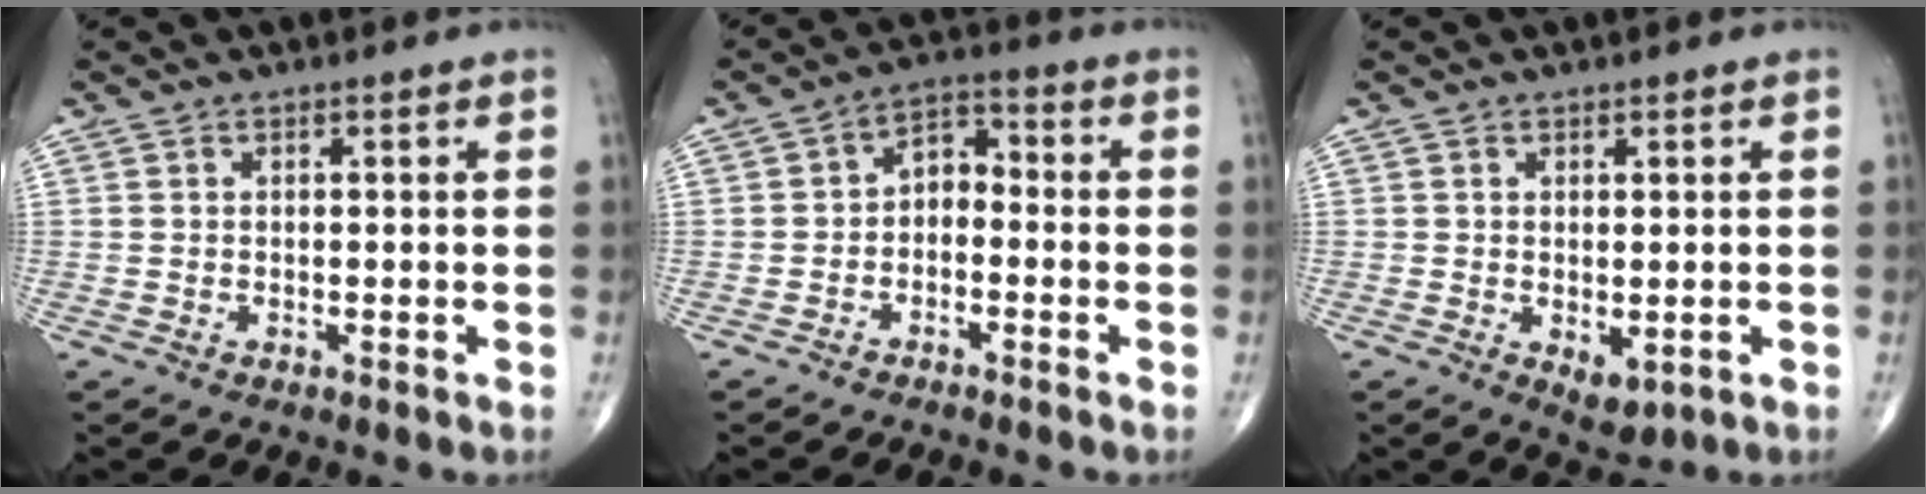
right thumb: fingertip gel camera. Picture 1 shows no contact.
{"total": 5.1, "force": [-1.5, 3.4, 3.5], "torque": [-0.041, 0.036, -0.040]}
{"total": 3.6, "force": [-0.6, 2.0, 3.0], "torque": [-0.037, -0.009, 0.002]}